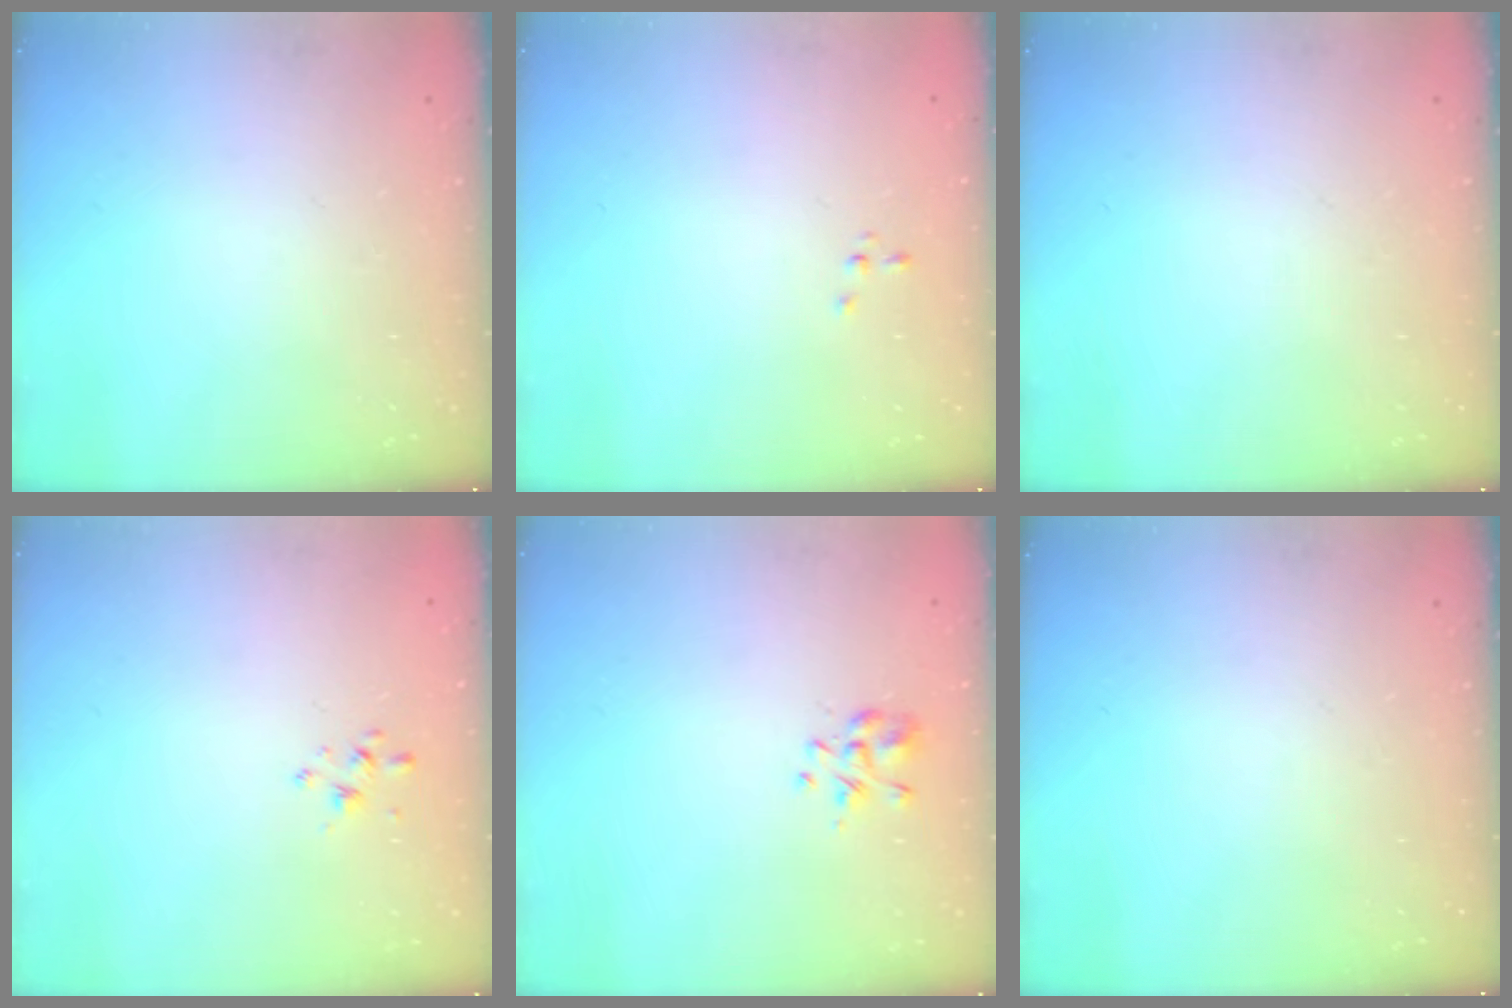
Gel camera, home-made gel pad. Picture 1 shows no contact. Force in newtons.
{"total": 0.0}
{"total": 0.0}
{"total": 2.0, "press": 1.9, "slide": 0.6}
{"total": 2.5, "press": 2.3, "slide": 0.8}
{"total": 0.0}